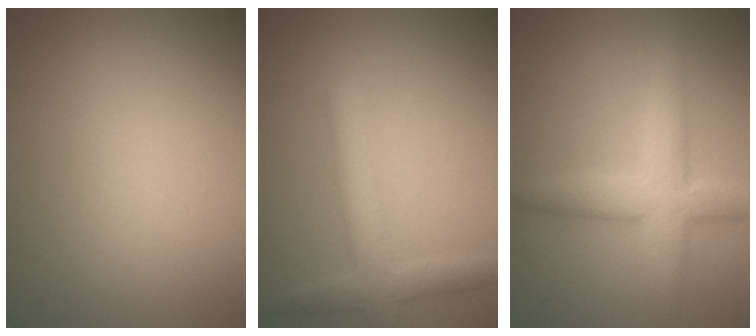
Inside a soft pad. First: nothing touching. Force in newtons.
{"total": 3.4, "press": 3.4, "slide": 0.3}
{"total": 4.7, "press": 4.7, "slide": 0.3}